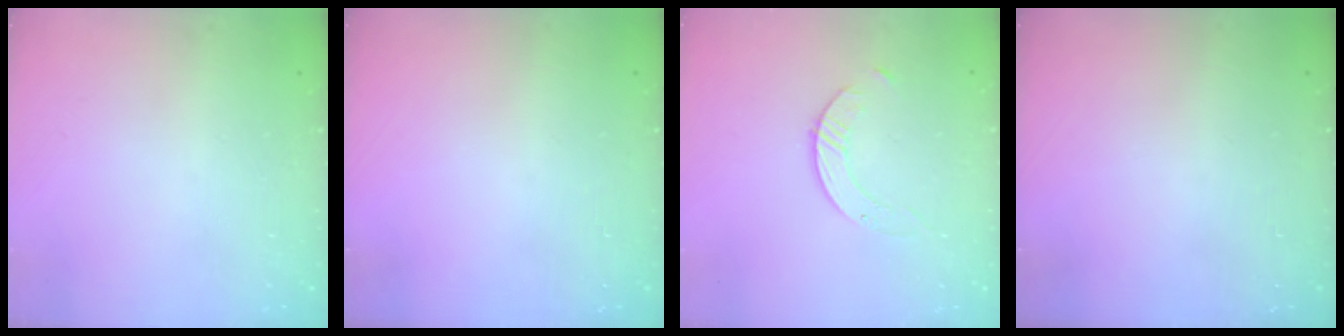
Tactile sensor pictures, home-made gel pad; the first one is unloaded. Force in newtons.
{"total": 0.0}
{"total": 2.6, "press": 2.6, "slide": 0.3}
{"total": 0.0}